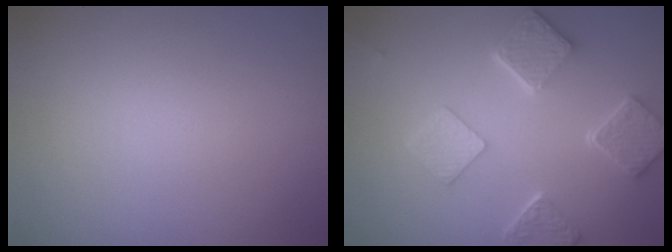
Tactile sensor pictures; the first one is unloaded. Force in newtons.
{"total": 5.4, "press": 4.5, "slide": 2.9}